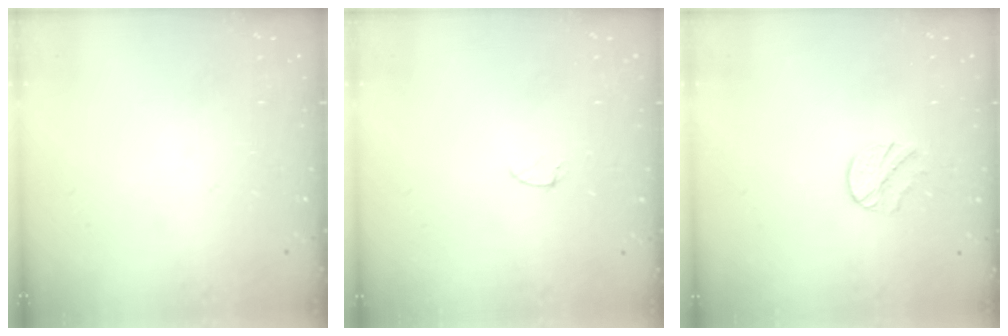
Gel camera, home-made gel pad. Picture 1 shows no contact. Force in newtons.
{"total": 2.9, "press": 2.9, "slide": 0.3}
{"total": 6.1, "press": 6.0, "slide": 0.7}